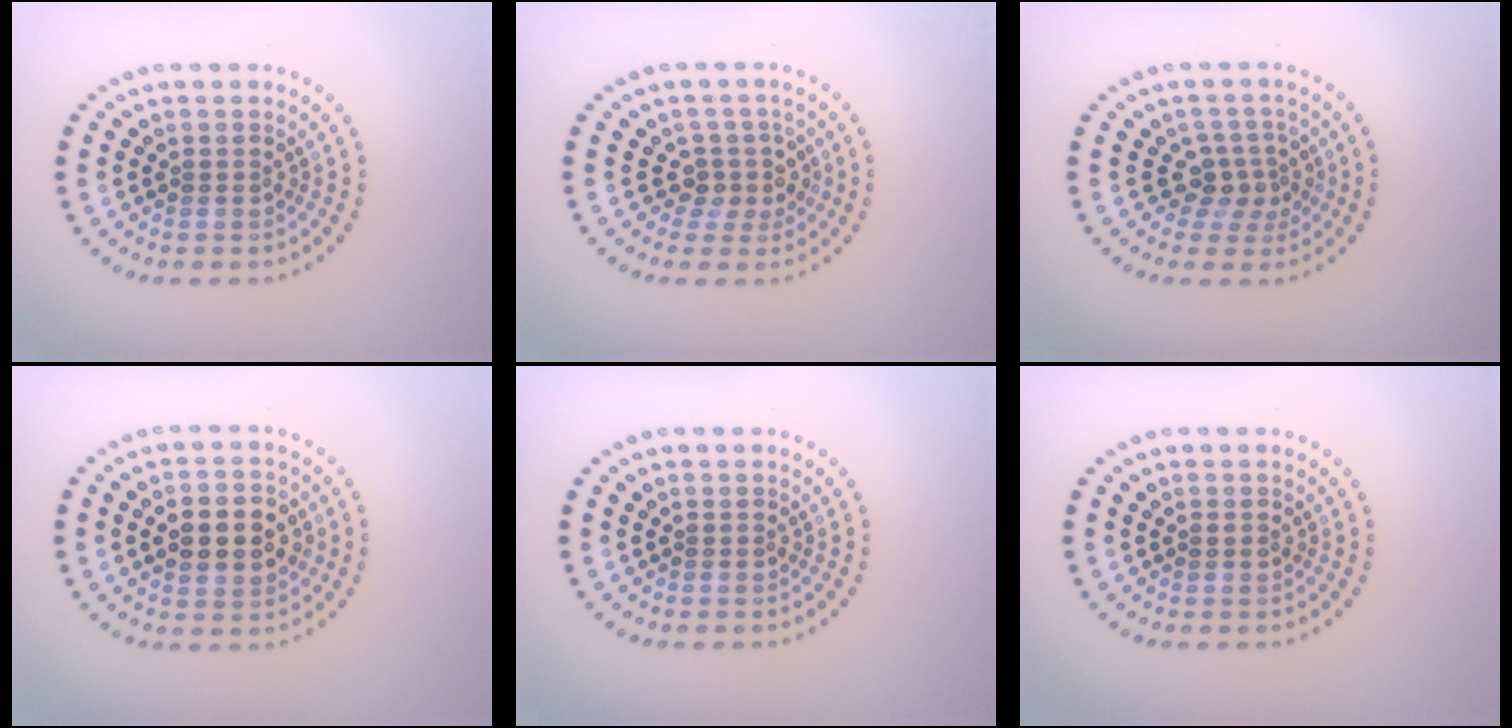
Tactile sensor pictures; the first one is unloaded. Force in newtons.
{"total": 2.4, "press": 1.9, "slide": 1.4}
{"total": 2.6, "press": 2.0, "slide": 1.7}
{"total": 5.2, "press": 5.2, "slide": 0.2}
{"total": 0.0}
{"total": 0.7, "press": 0.6, "slide": 0.1}